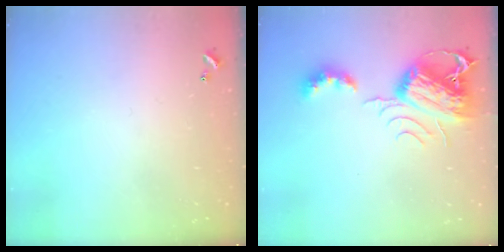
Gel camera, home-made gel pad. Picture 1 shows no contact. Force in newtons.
{"total": 9.9, "press": 9.8, "slide": 1.3}